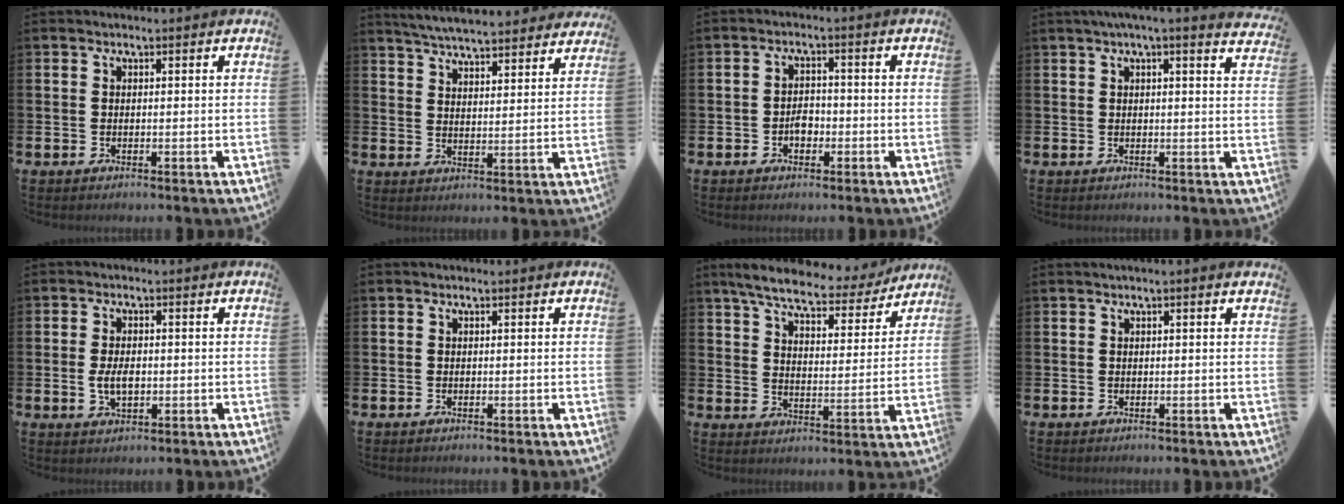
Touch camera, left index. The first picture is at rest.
{"total": 5.8, "force": [5.7, 0.4, 1.1], "torque": [-0.034, -0.035, 0.099]}
{"total": 2.4, "force": [-0.9, 1.7, 1.4], "torque": [-0.015, 0.001, -0.022]}
{"total": 2.7, "force": [2.4, -0.4, 1.1], "torque": [-0.021, -0.011, 0.042]}
{"total": 3.3, "force": [-0.2, 1.9, 2.7], "torque": [-0.040, 0.001, -0.007]}
{"total": 0.0}
{"total": 7.4, "force": [6.6, 1.6, 2.8], "torque": [-0.076, -0.038, 0.112]}
{"total": 0.5, "force": [0.2, -0.2, 0.4], "torque": [-0.009, 0.000, 0.004]}